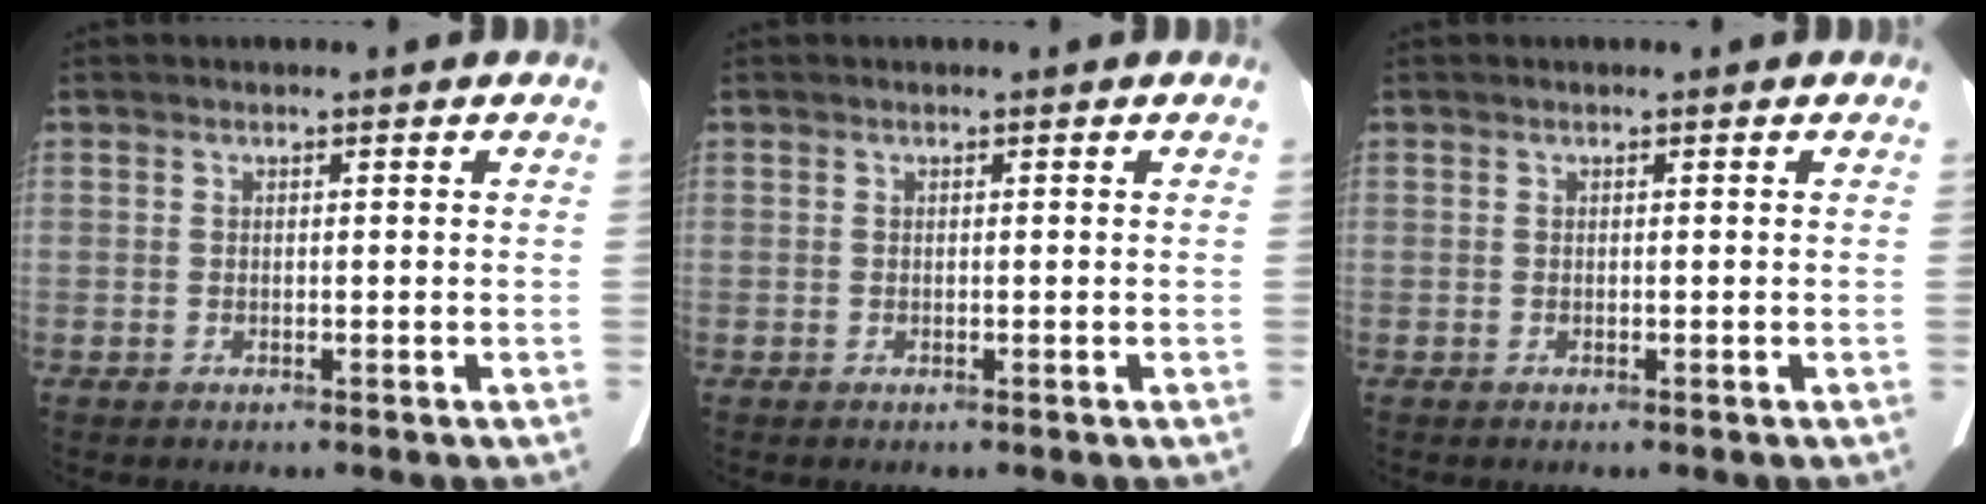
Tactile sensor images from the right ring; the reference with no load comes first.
{"total": 0.0}
{"total": 0.0}